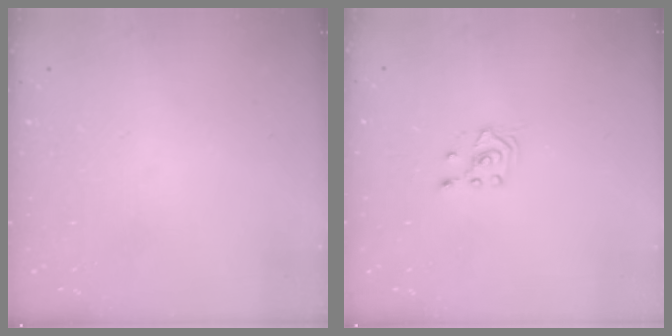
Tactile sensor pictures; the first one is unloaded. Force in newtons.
{"total": 2.6, "press": 2.4, "slide": 0.8}